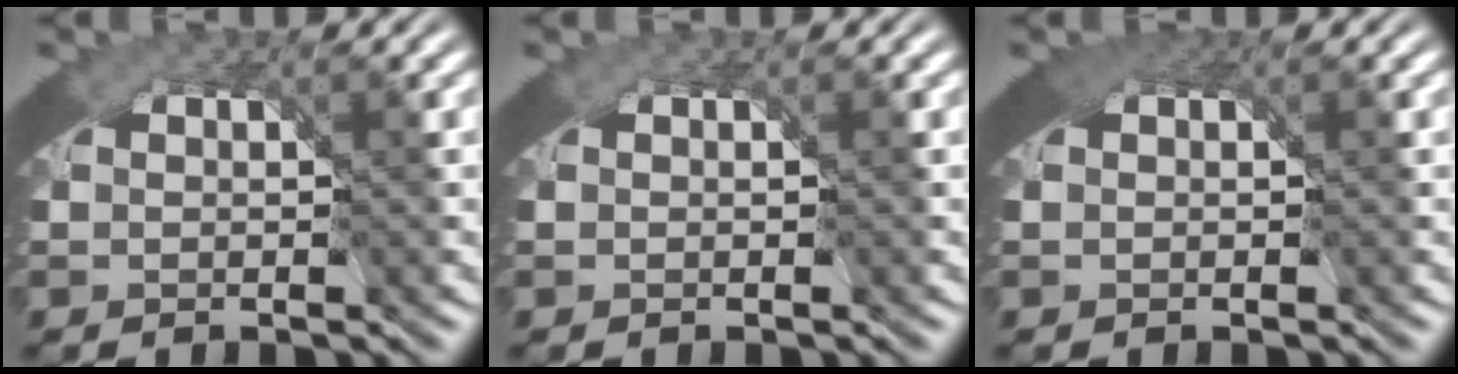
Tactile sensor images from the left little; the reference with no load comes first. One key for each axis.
{"total": 0.0}
{"total": 1.7, "fx": 0.9, "fy": 0.9, "fz": 1.1, "tx": -0.019, "ty": -0.003, "tz": 0.015}